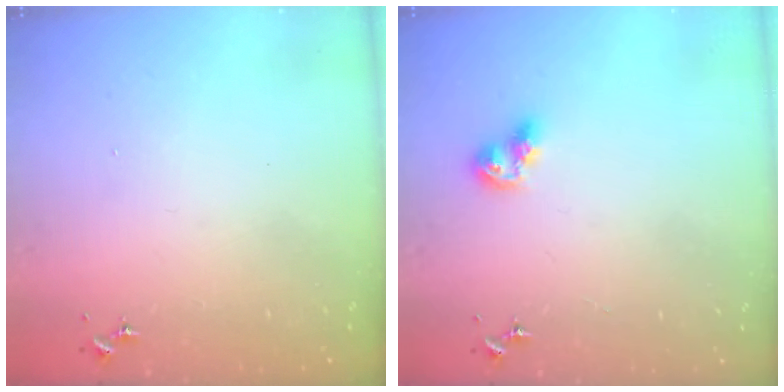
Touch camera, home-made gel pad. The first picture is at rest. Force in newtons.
{"total": 7.6, "press": 7.5, "slide": 0.9}